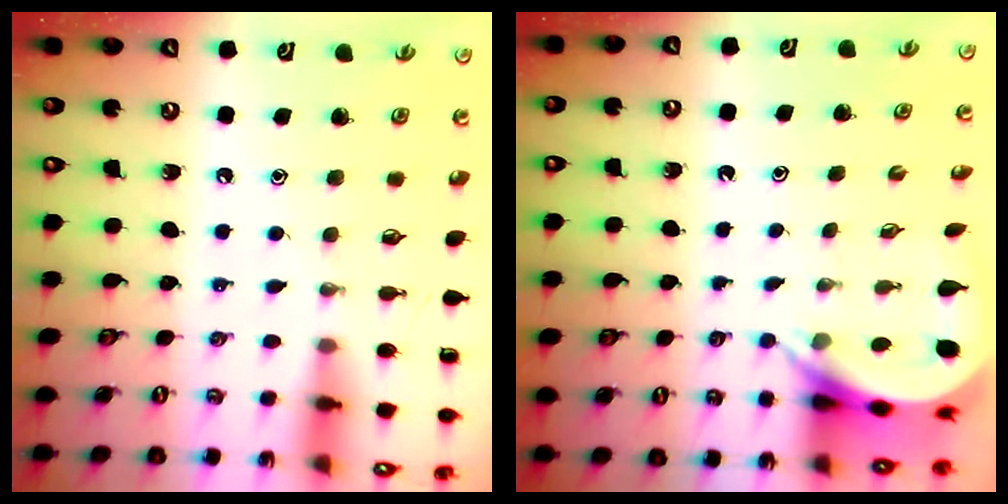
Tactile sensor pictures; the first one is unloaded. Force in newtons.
{"total": 5.1, "press": 5.0, "slide": 0.6}